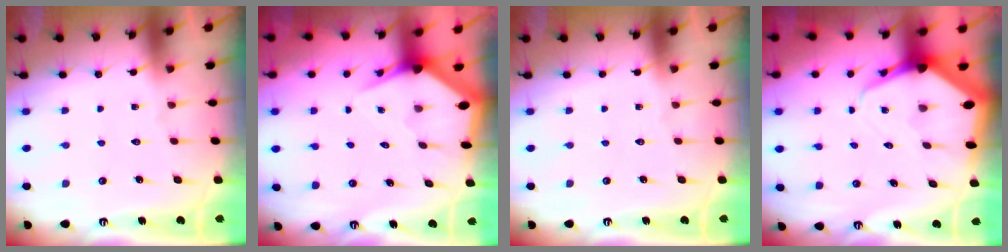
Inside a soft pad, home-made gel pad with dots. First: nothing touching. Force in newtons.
{"total": 3.3, "press": 3.3, "slide": 0.4}
{"total": 0.0}
{"total": 6.4, "press": 6.4, "slide": 0.7}